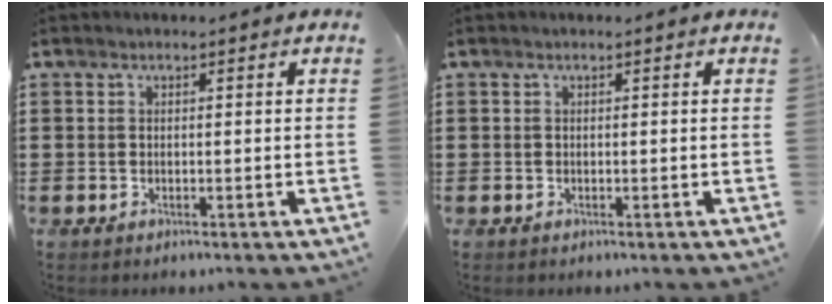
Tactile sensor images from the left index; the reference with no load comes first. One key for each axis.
{"total": 0.0}